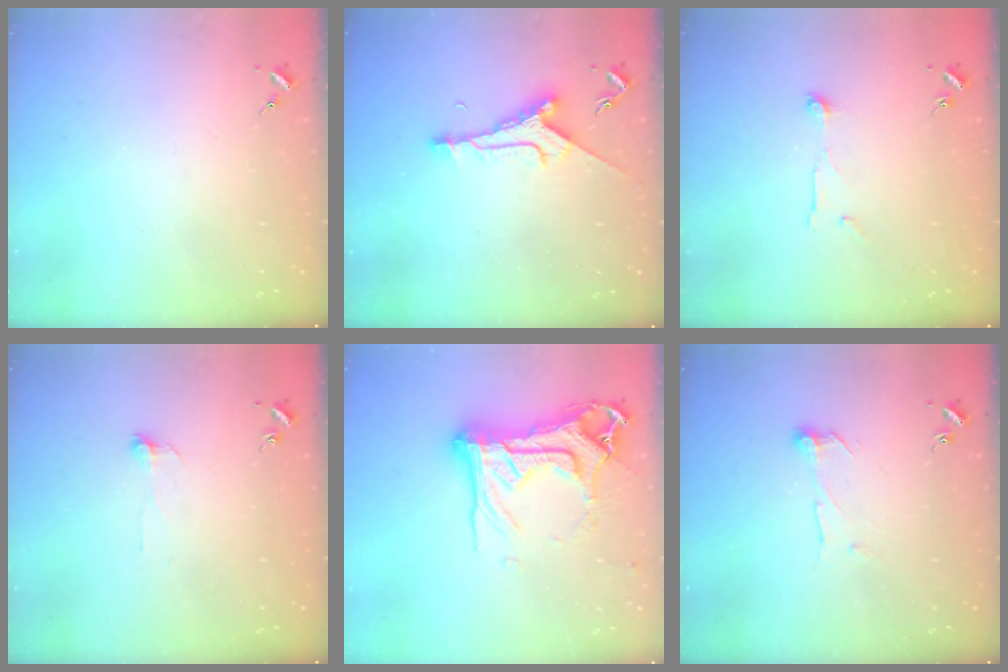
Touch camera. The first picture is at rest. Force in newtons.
{"total": 9.0, "press": 9.0, "slide": 0.8}
{"total": 5.4, "press": 5.4, "slide": 0.4}
{"total": 3.6, "press": 3.6, "slide": 0.3}
{"total": 20.8, "press": 20.6, "slide": 2.4}
{"total": 6.5, "press": 6.5, "slide": 0.2}